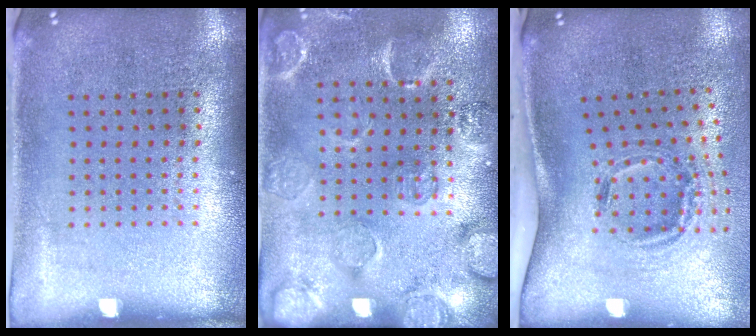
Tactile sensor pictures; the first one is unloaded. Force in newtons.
{"total": 2.6, "press": 1.9, "slide": 1.8}
{"total": 1.7, "press": 1.2, "slide": 1.3}